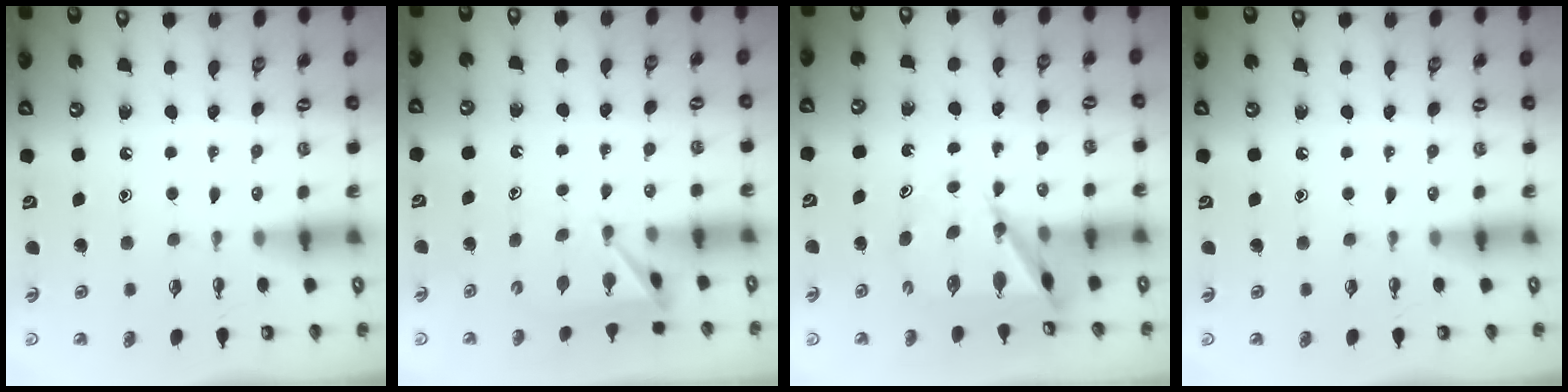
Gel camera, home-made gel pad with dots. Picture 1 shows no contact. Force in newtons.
{"total": 4.5, "press": 4.4, "slide": 0.7}
{"total": 6.7, "press": 6.7, "slide": 0.5}
{"total": 0.0}